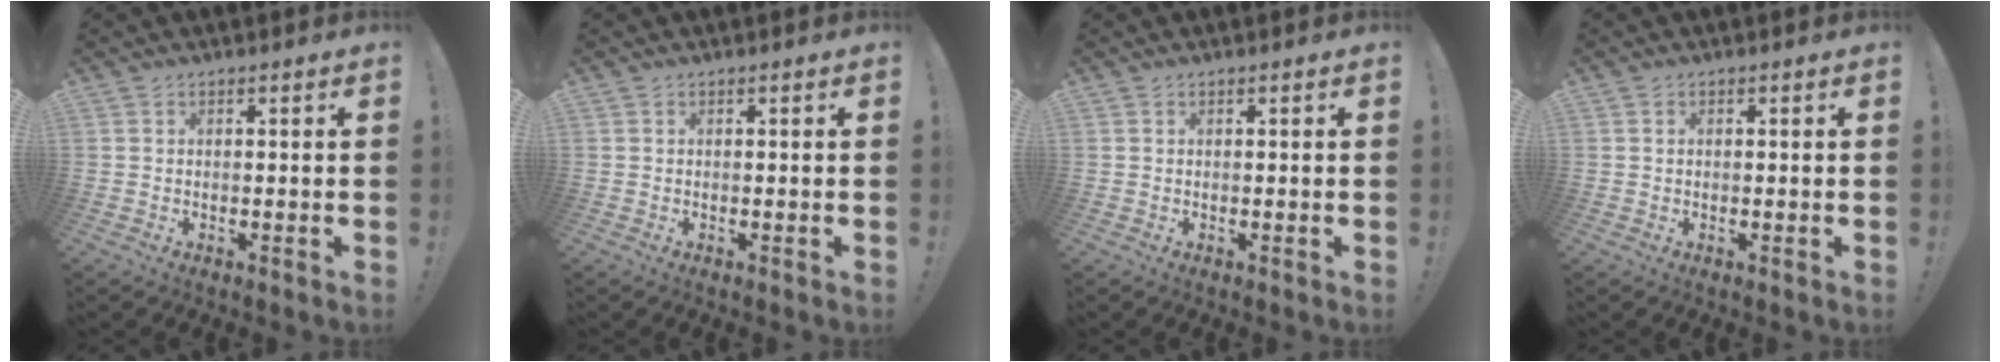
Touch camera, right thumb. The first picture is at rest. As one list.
[{"total": 0.0}, {"total": 0.0}, {"total": 0.5, "force": [0.3, 0.3, 0.3], "torque": [0.000, -0.003, 0.005]}]